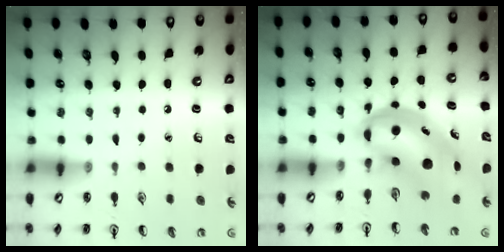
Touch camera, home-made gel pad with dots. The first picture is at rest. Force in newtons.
{"total": 7.3, "press": 7.1, "slide": 1.8}